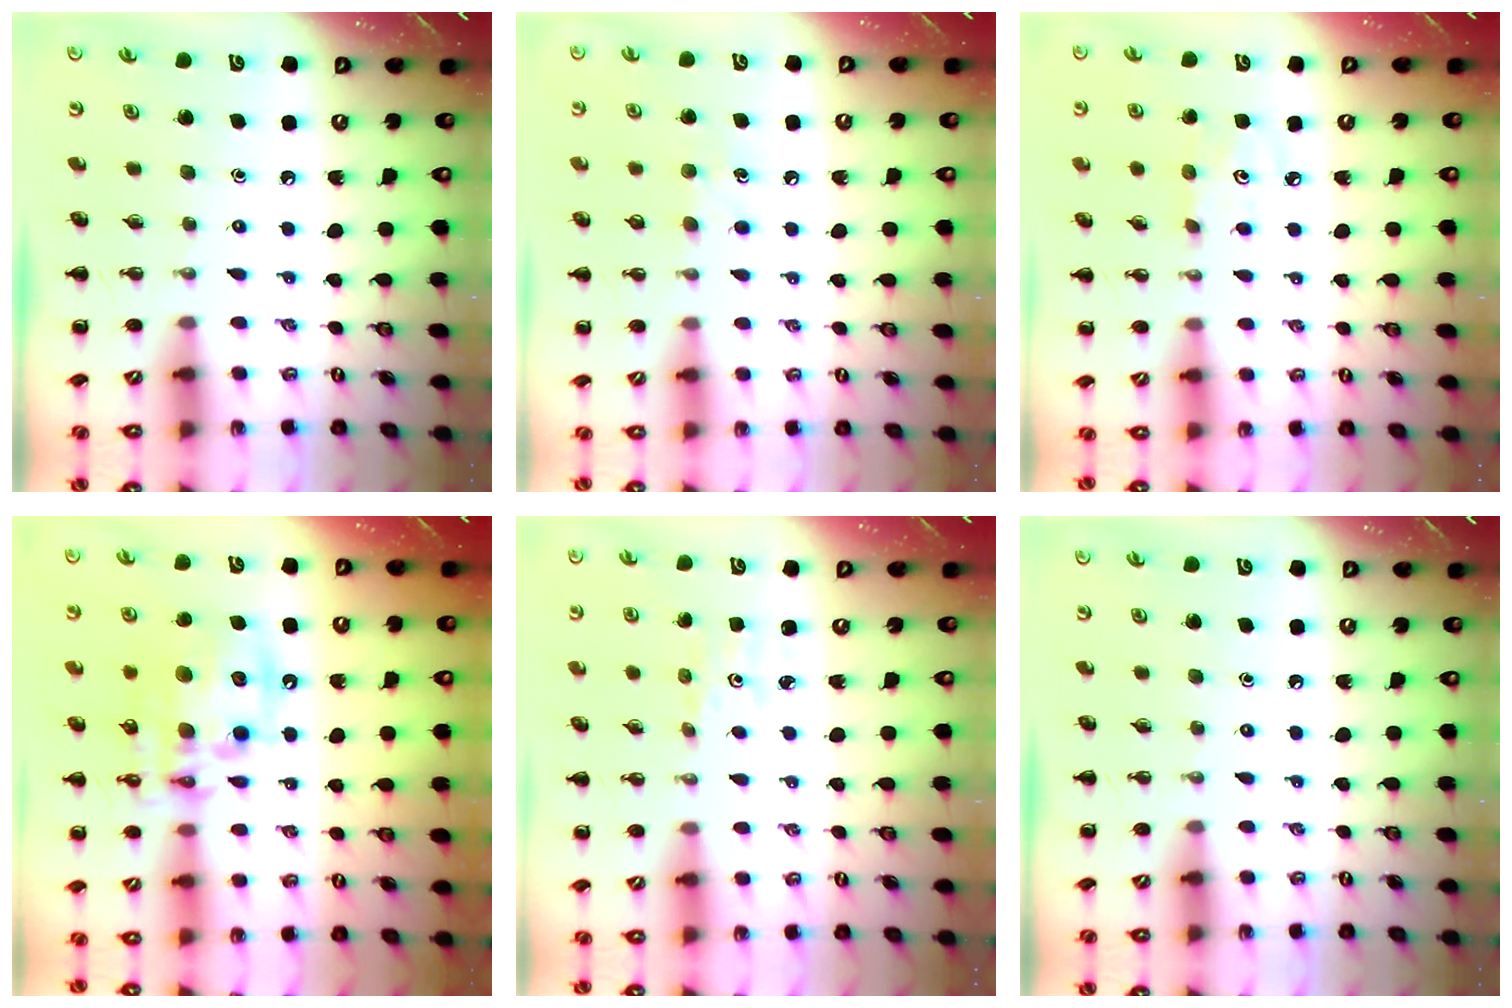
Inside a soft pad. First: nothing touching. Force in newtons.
{"total": 4.8, "press": 4.6, "slide": 1.5}
{"total": 3.2, "press": 3.1, "slide": 0.9}
{"total": 15.0, "press": 14.7, "slide": 3.0}
{"total": 1.1, "press": 1.0, "slide": 0.3}
{"total": 0.0}